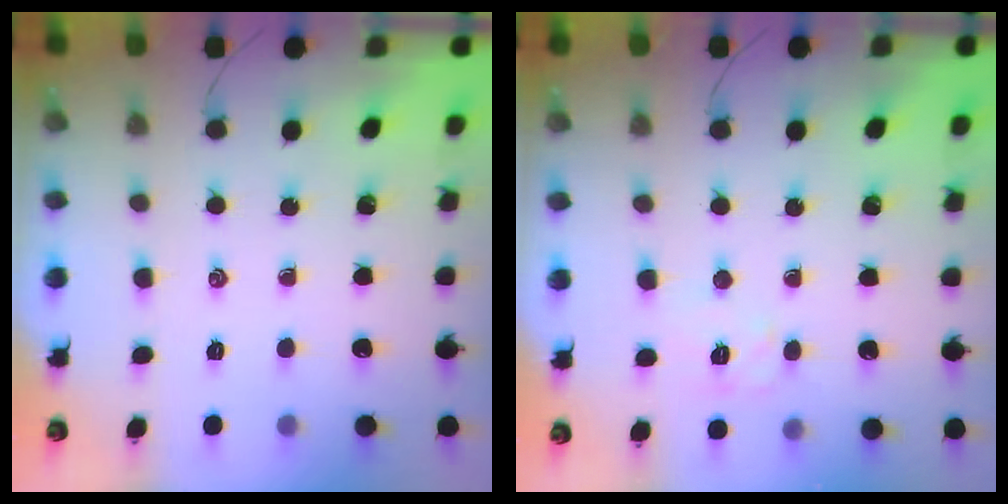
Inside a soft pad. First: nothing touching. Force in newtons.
{"total": 7.2, "press": 7.2, "slide": 0.9}